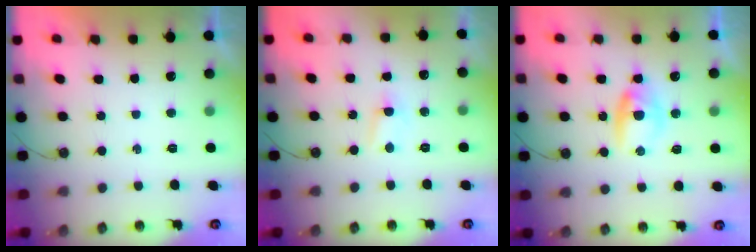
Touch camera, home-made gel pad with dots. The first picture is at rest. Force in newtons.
{"total": 2.8, "press": 2.8, "slide": 0.4}
{"total": 5.0, "press": 4.9, "slide": 0.6}